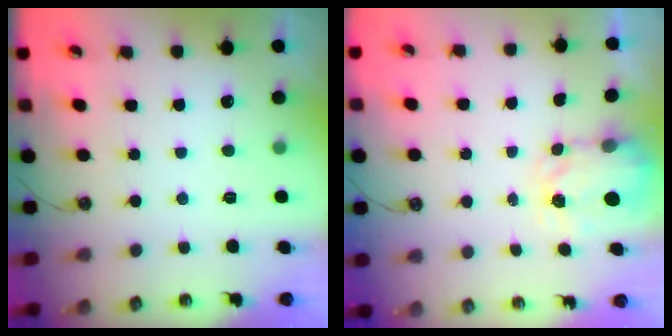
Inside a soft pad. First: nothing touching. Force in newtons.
{"total": 3.6, "press": 3.6, "slide": 0.6}